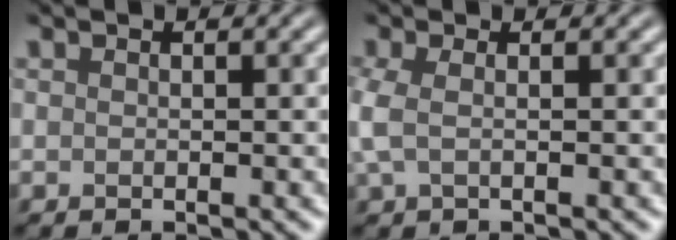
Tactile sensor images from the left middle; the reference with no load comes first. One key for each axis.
{"total": 1.6, "fx": -0.1, "fy": 0.6, "fz": 1.5, "tx": -0.045, "ty": 0.001, "tz": -0.005}